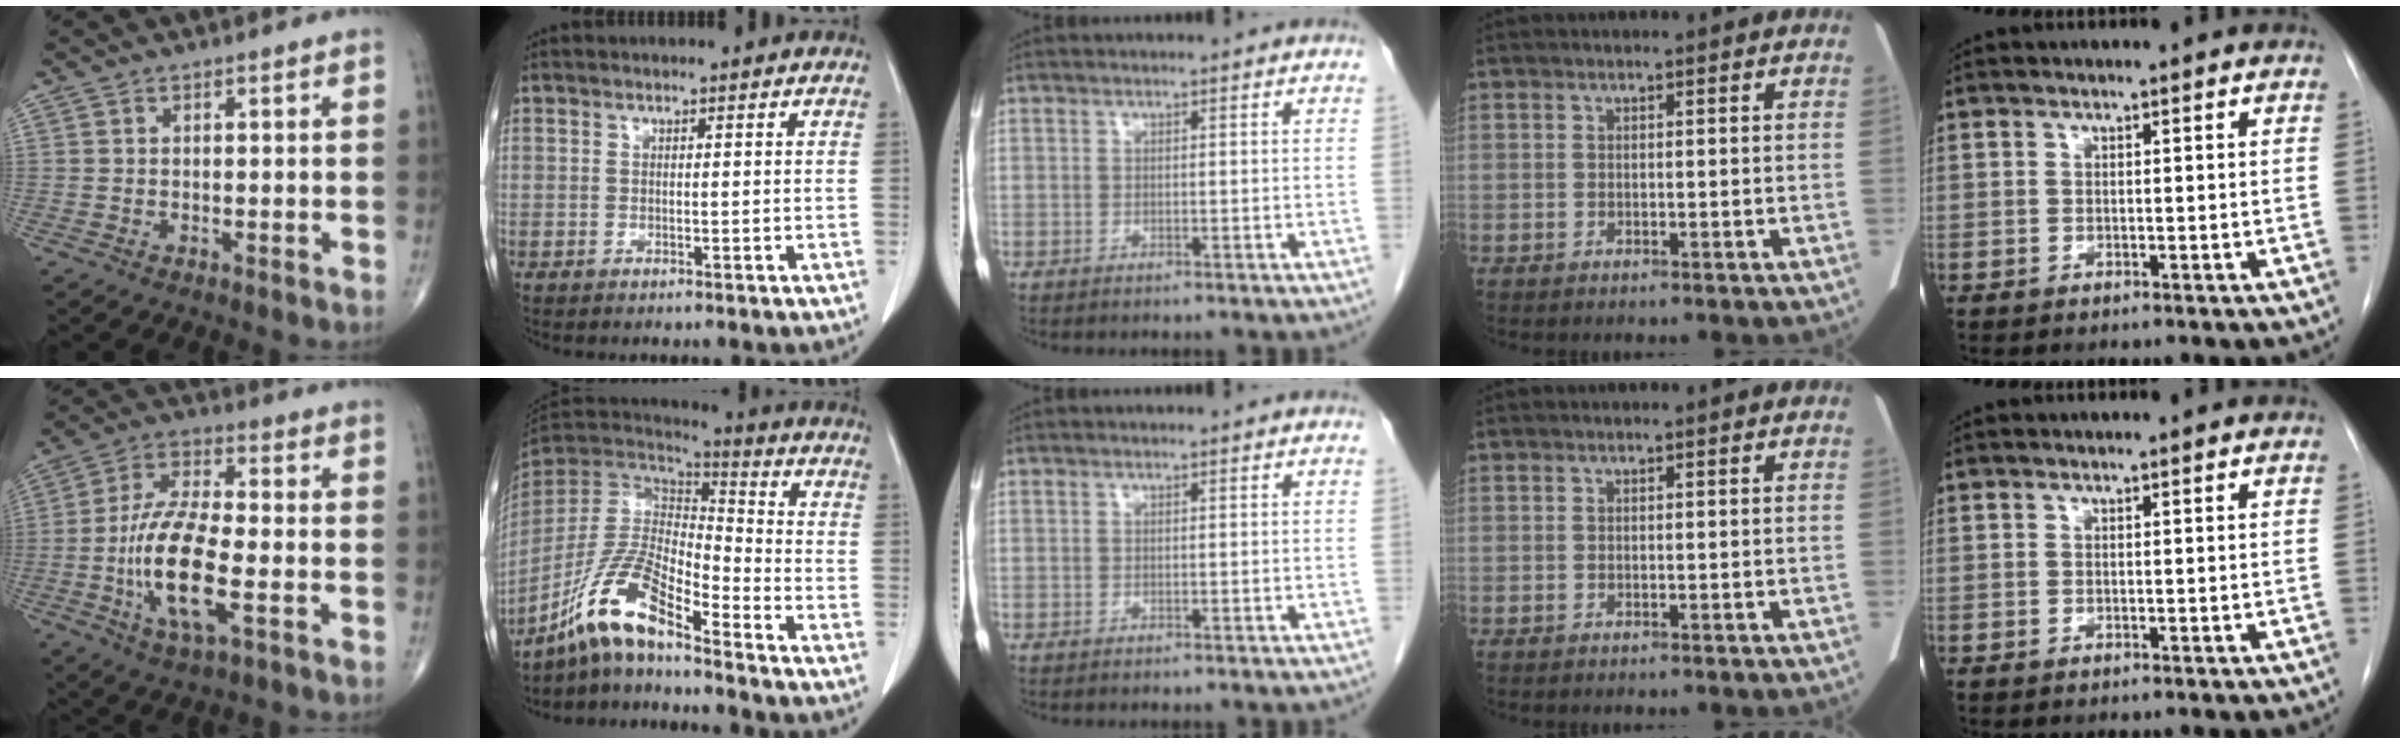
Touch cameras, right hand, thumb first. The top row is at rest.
{"thumb": {"total": 15.5, "force": [-3.9, 5.4, 14.0], "torque": [-0.281, 0.014, -0.073]}, "index": {"total": 12.6, "force": [-9.4, 1.9, 8.1], "torque": [-0.170, 0.005, -0.181]}}